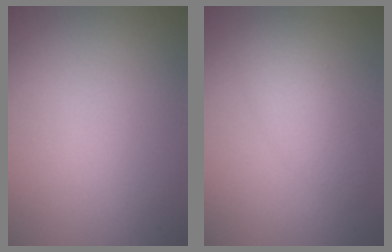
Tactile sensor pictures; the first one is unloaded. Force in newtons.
{"total": 2.8, "press": 2.8, "slide": 0.1}